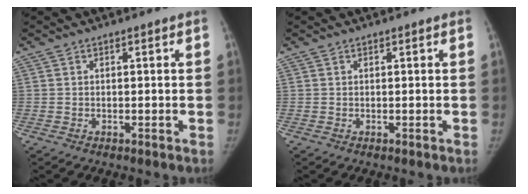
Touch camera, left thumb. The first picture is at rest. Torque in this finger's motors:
{"motor_torque": [0.00, 0.00, 0.22, -0.05, 0.00]}